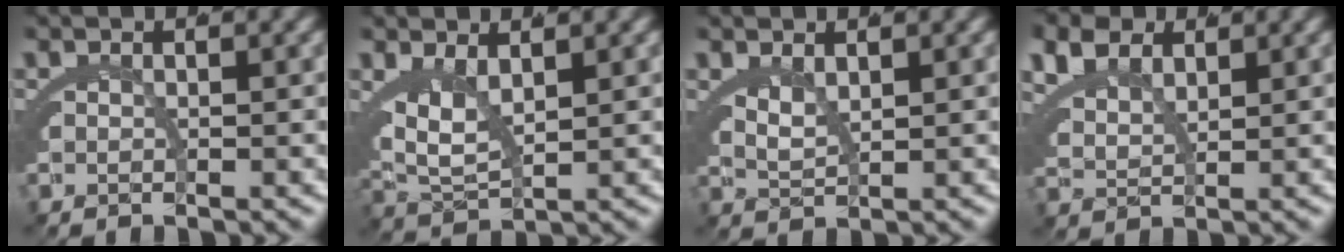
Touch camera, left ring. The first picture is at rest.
{"total": 5.1, "force": [0.9, 3.3, 3.8], "torque": [-0.098, -0.020, 0.025]}
{"total": 1.9, "force": [1.4, 0.4, 1.3], "torque": [-0.027, -0.008, 0.034]}
{"total": 4.3, "force": [2.7, 2.6, 2.2], "torque": [-0.066, -0.010, 0.058]}